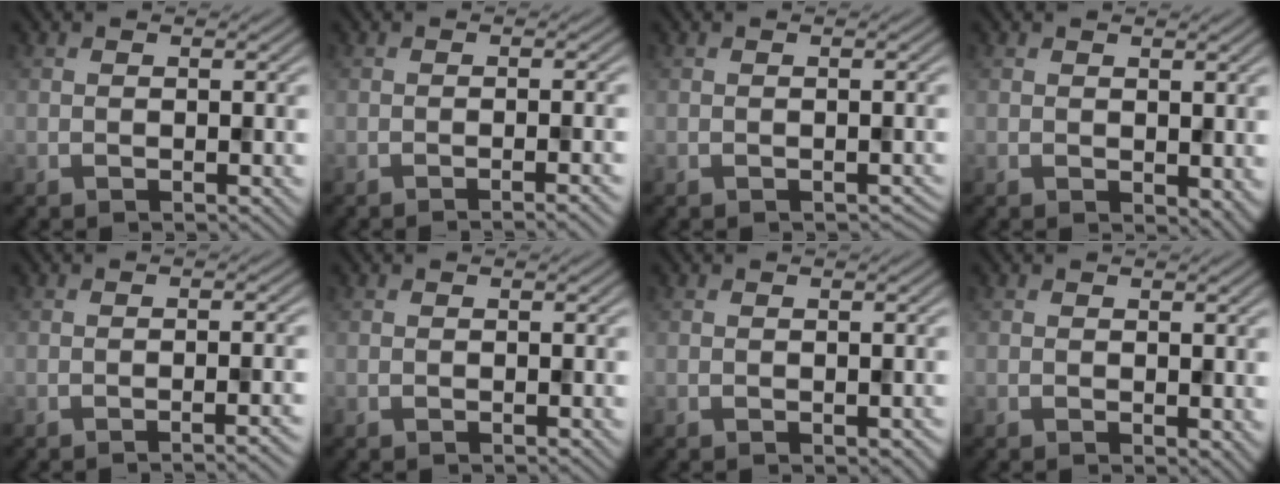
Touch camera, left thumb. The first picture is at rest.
{"total": 2.1, "force": [-1.0, 0.4, 1.7], "torque": [-0.013, 0.002, -0.024]}
{"total": 0.5, "force": [-0.4, 0.2, 0.3], "torque": [-0.003, -0.005, -0.003]}
{"total": 2.0, "force": [0.2, 1.3, 1.5], "torque": [-0.022, -0.006, 0.009]}
{"total": 2.6, "force": [-1.4, 0.5, 2.1], "torque": [-0.018, 0.006, -0.028]}
{"total": 0.0}
{"total": 0.6, "force": [-0.2, 0.3, 0.5], "torque": [-0.006, -0.003, 0.001]}
{"total": 1.0, "force": [0.2, 0.7, 0.8], "torque": [-0.009, -0.004, 0.006]}